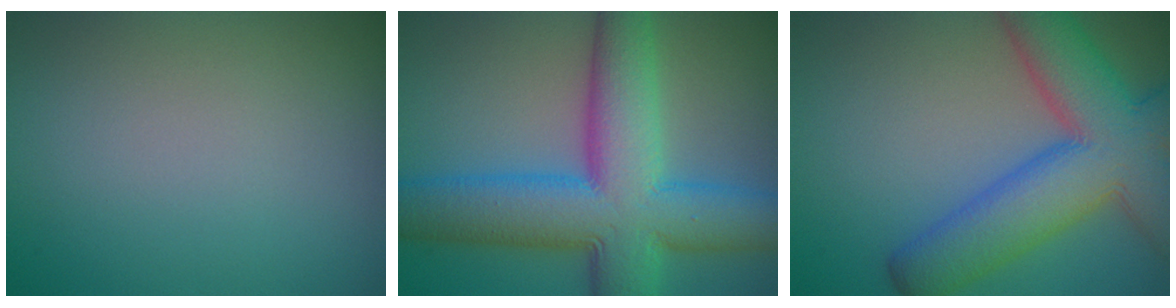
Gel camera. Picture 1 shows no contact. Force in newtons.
{"total": 11.8, "press": 11.8, "slide": 0.1}
{"total": 10.8, "press": 10.8, "slide": 0.5}